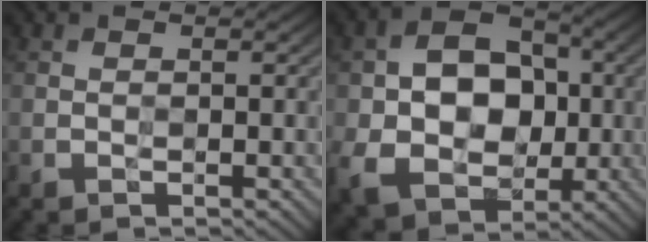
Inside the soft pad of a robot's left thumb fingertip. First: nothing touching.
{"total": 12.6, "force": [-1.1, 9.6, 8.1], "torque": [-0.158, -0.007, -0.023]}